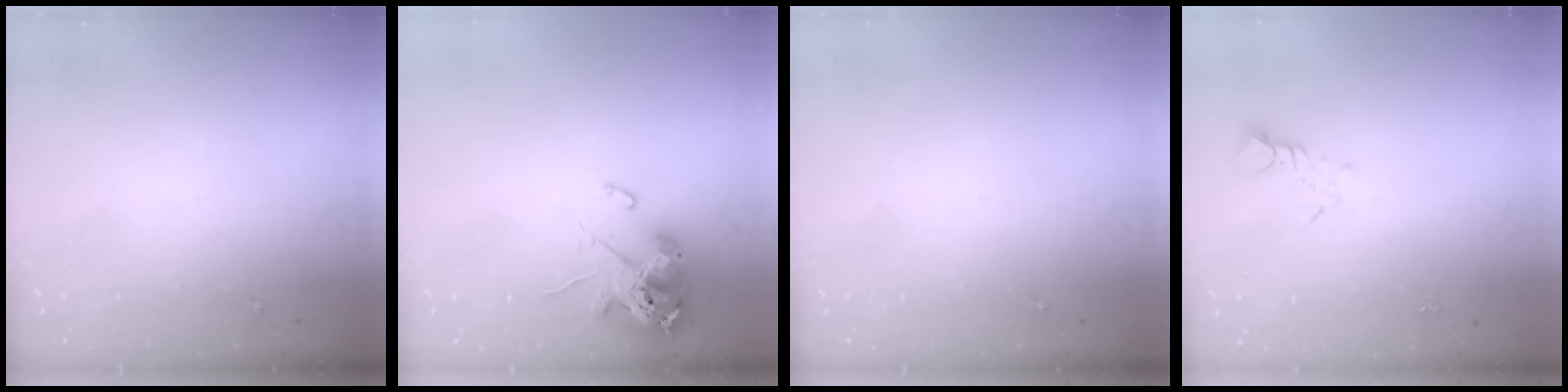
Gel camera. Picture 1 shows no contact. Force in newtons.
{"total": 12.0, "press": 11.9, "slide": 1.9}
{"total": 0.0}
{"total": 3.8, "press": 3.8, "slide": 0.2}